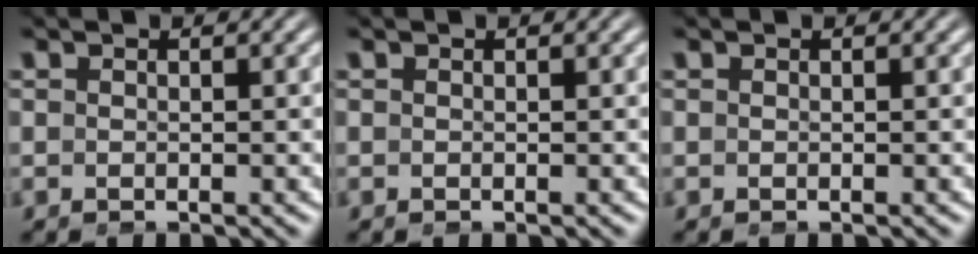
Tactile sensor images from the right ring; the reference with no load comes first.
{"total": 0.0}
{"total": 0.0}